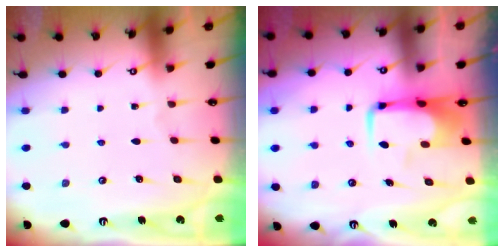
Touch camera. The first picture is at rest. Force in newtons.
{"total": 6.7, "press": 6.5, "slide": 1.3}